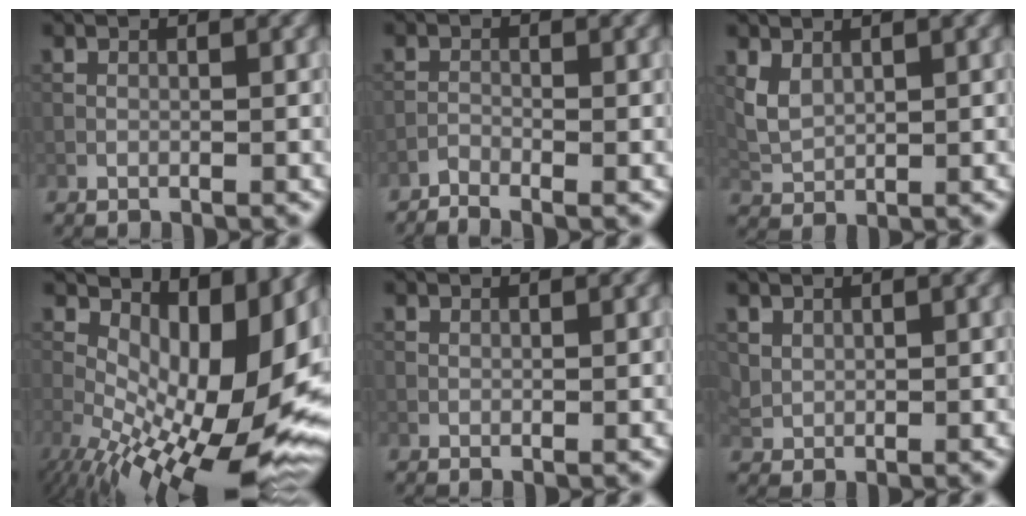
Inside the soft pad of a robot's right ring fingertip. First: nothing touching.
{"total": 1.0, "force": [-0.9, -0.1, 0.4], "torque": [-0.016, 0.001, -0.025]}
{"total": 2.5, "force": [1.5, 1.3, 1.5], "torque": [-0.043, -0.001, 0.036]}
{"total": 16.4, "force": [-0.2, 7.1, 14.7], "torque": [-0.205, -0.005, 0.004]}
{"total": 0.6, "force": [0.6, 0.1, 0.0], "torque": [0.000, -0.001, 0.013]}
{"total": 1.6, "force": [1.3, 0.9, 0.3], "torque": [-0.009, -0.002, 0.030]}